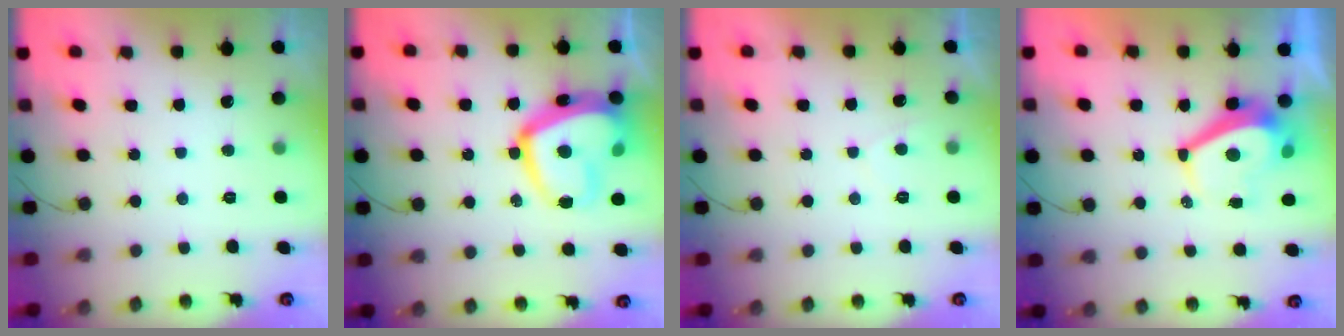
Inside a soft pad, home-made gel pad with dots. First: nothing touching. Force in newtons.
{"total": 21.7, "press": 21.6, "slide": 1.9}
{"total": 0.8, "press": 0.6, "slide": 0.6}
{"total": 6.3, "press": 6.3, "slide": 0.5}